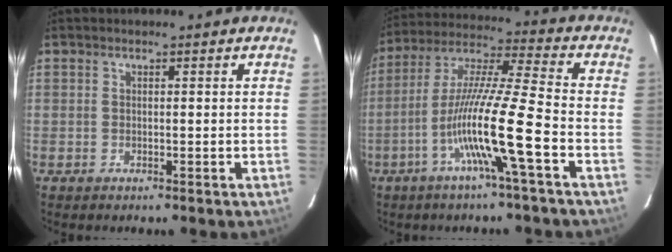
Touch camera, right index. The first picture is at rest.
{"total": 14.0, "force": [-5.2, -1.3, 13.0], "torque": [-0.249, -0.003, -0.103]}